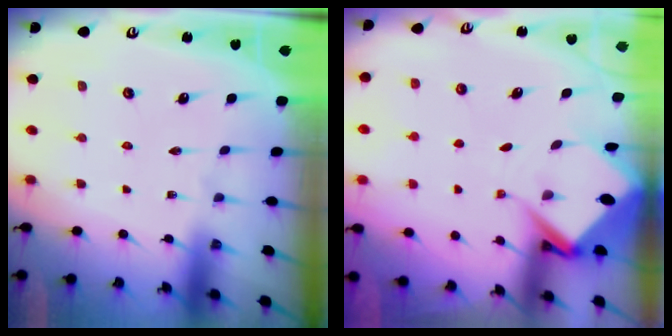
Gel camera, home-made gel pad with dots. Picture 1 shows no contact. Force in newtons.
{"total": 6.1, "press": 6.1, "slide": 0.5}